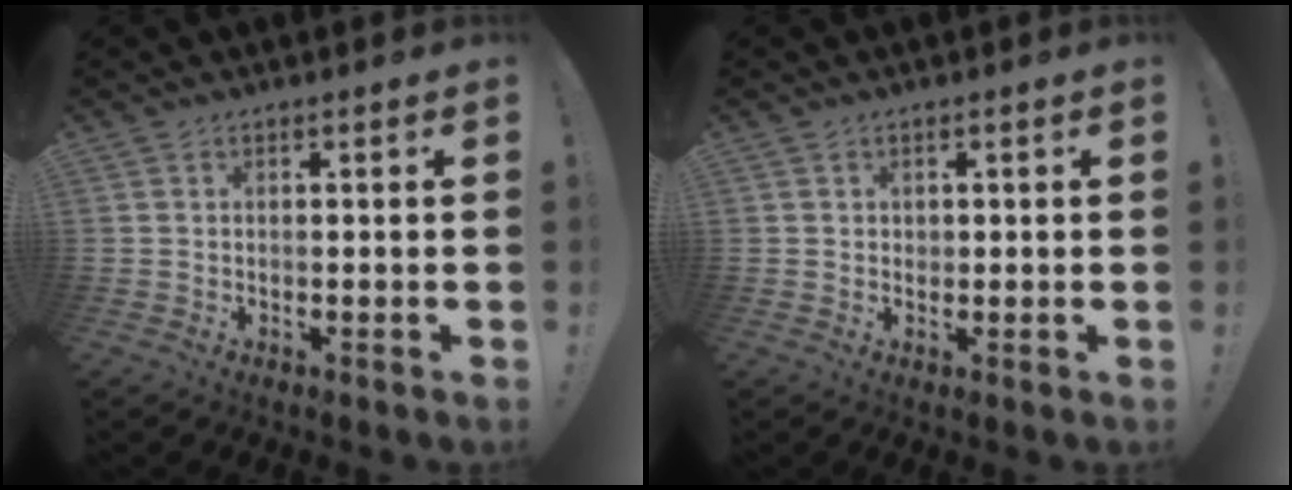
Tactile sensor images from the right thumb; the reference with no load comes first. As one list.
[{"total": 0.9, "force": [0.3, 0.9, 0.2], "torque": [0.004, -0.001, 0.004]}]